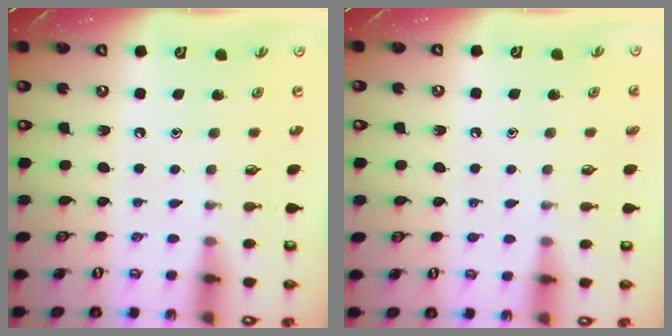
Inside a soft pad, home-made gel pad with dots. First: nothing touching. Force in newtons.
{"total": 1.7, "press": 1.7, "slide": 0.2}